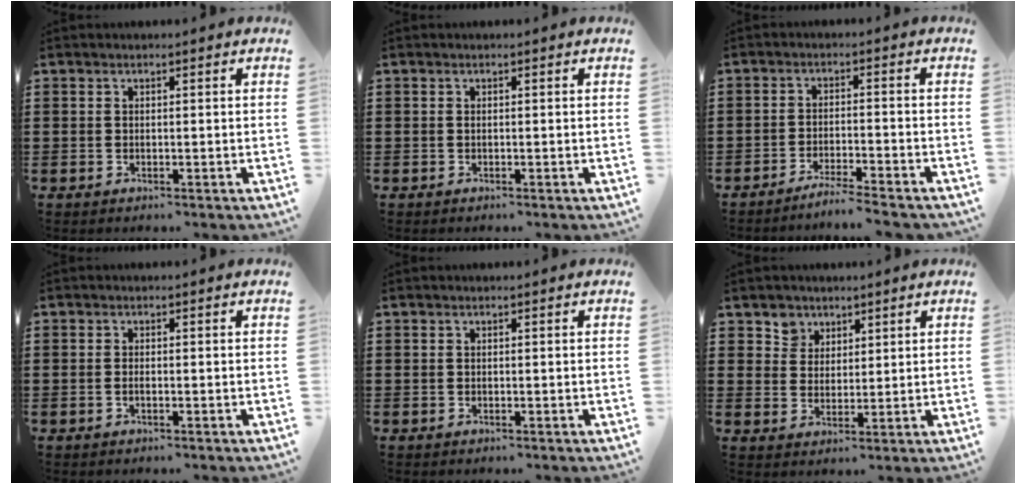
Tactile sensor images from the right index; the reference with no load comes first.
{"total": 0.0}
{"total": 3.4, "force": [-3.3, -0.5, 1.0], "torque": [-0.018, -0.001, -0.065]}
{"total": 0.7, "force": [-0.3, 0.2, 0.6], "torque": [-0.012, -0.004, -0.005]}
{"total": 0.0}
{"total": 4.1, "force": [2.5, 3.2, 0.0], "torque": [-0.019, 0.011, 0.048]}